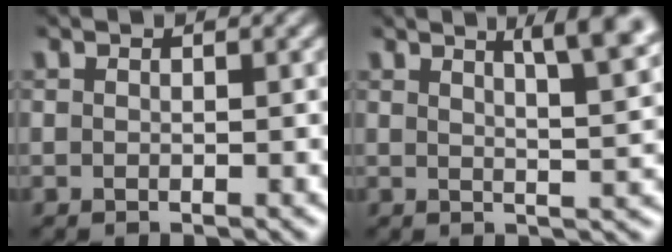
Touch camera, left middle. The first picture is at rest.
{"total": 6.4, "force": [3.5, 1.8, 5.0], "torque": [-0.037, 0.022, 0.035]}